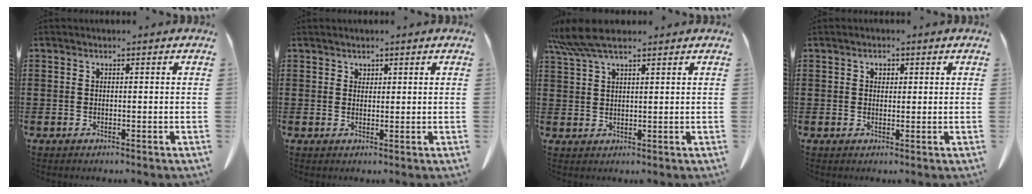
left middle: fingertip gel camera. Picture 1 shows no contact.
{"total": 1.3, "force": [1.2, 0.5, 0.1], "torque": [-0.004, -0.001, 0.023]}
{"total": 6.2, "force": [4.7, 1.1, 3.8], "torque": [-0.086, -0.004, 0.088]}
{"total": 1.2, "force": [0.6, 0.9, 0.6], "torque": [-0.015, 0.006, 0.010]}